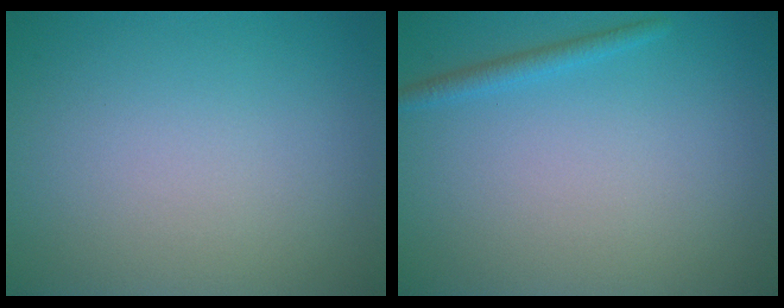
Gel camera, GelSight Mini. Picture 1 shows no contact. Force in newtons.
{"total": 1.3, "press": 1.3, "slide": 0.0}